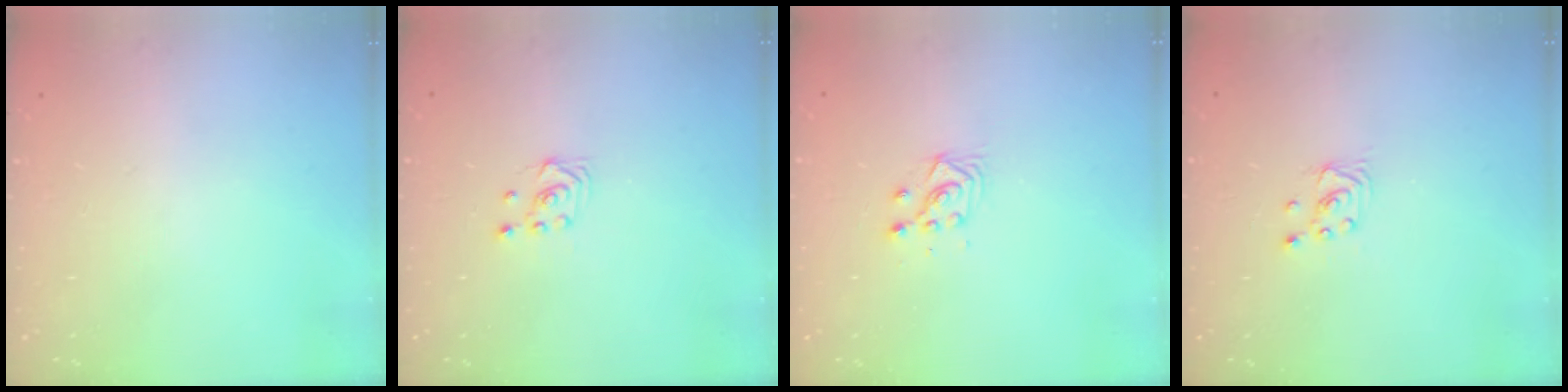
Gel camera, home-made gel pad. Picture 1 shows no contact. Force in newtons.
{"total": 2.9, "press": 2.6, "slide": 1.4}
{"total": 3.5, "press": 3.4, "slide": 1.1}
{"total": 1.7, "press": 1.6, "slide": 0.1}